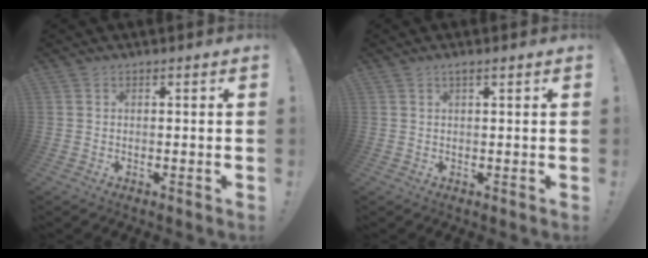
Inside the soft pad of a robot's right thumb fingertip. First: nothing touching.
{"total": 1.4, "force": [0.8, 0.1, 1.1], "torque": [-0.021, 0.001, 0.014]}